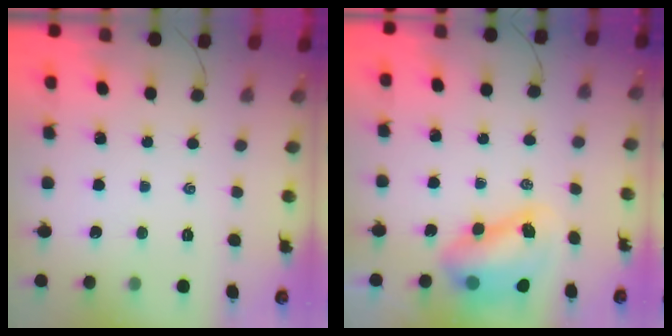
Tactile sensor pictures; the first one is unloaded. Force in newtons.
{"total": 8.5, "press": 8.2, "slide": 2.4}